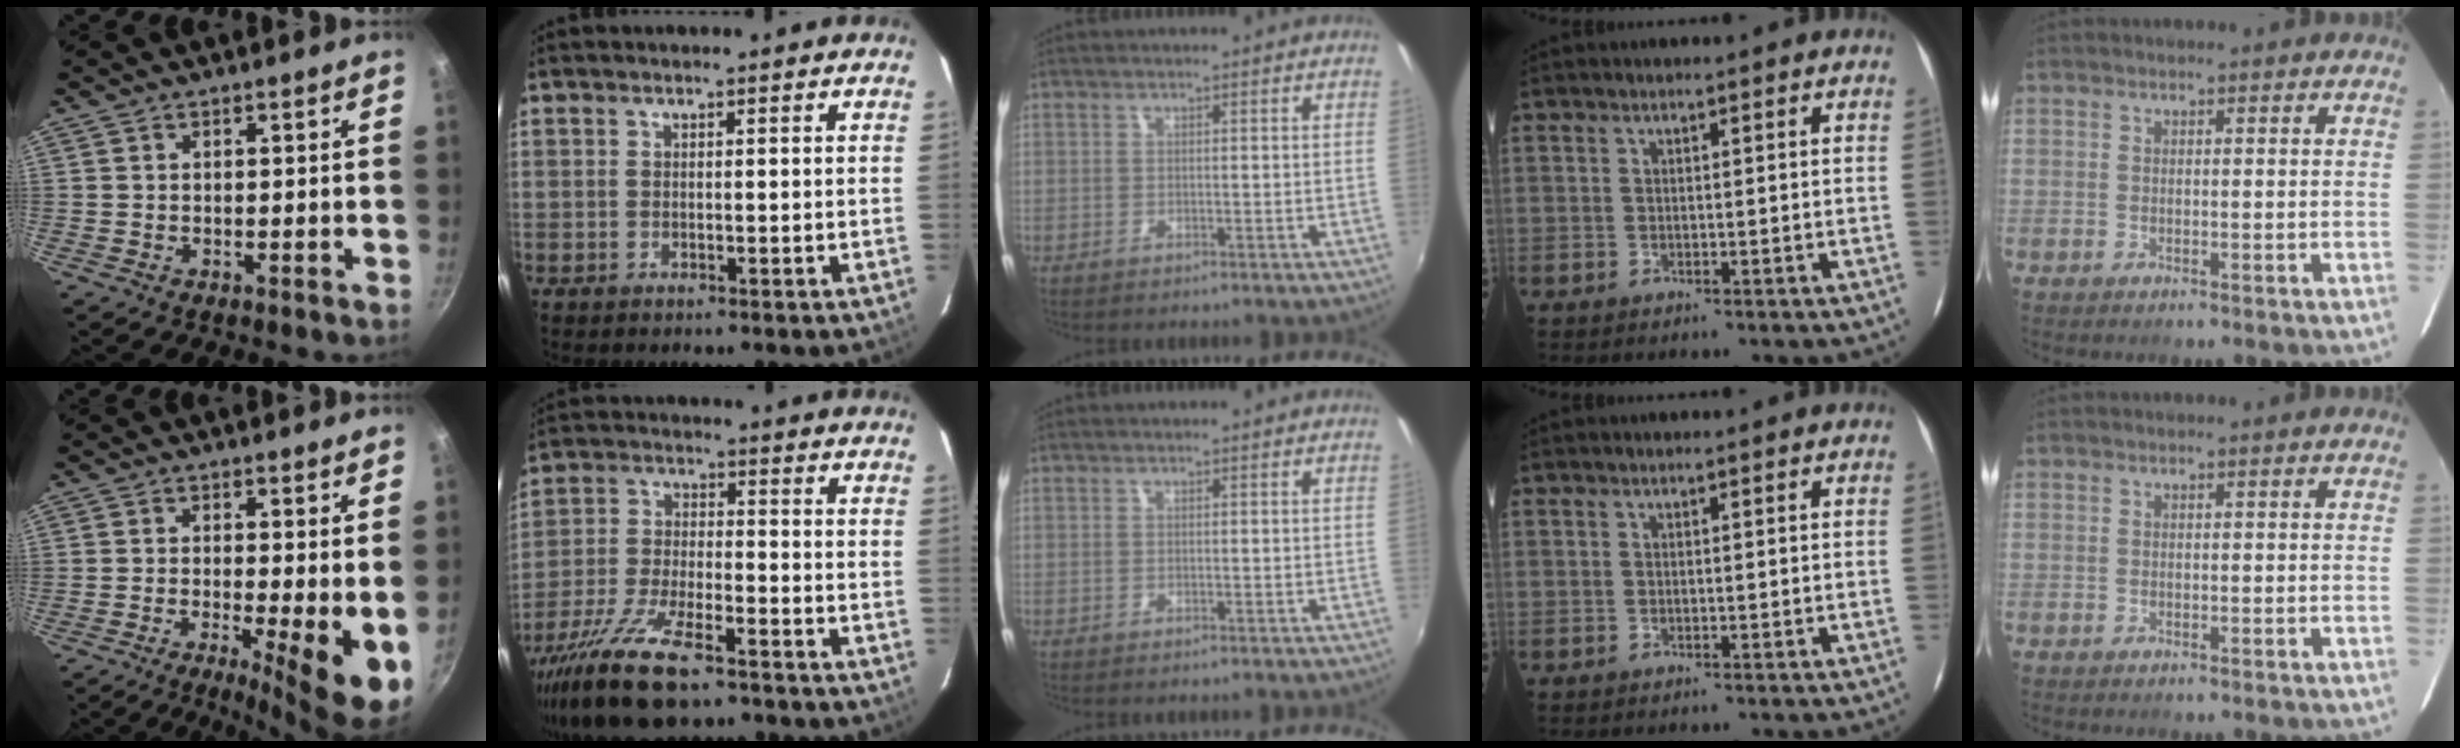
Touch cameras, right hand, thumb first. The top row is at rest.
{"thumb": {"total": 10.1, "force": [-1.8, 1.9, 9.8], "torque": [-0.130, -0.012, -0.024]}, "index": {"total": 16.8, "force": [-12.2, 5.1, 10.3], "torque": [-0.222, -0.042, -0.224]}}